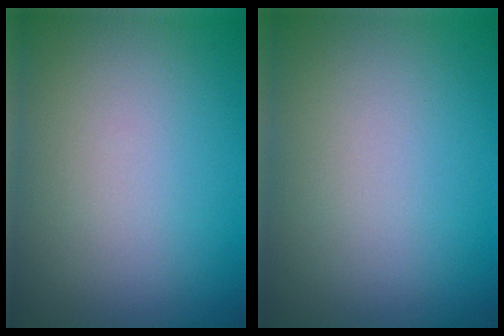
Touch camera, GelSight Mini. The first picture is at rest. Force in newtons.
{"total": 0.0}